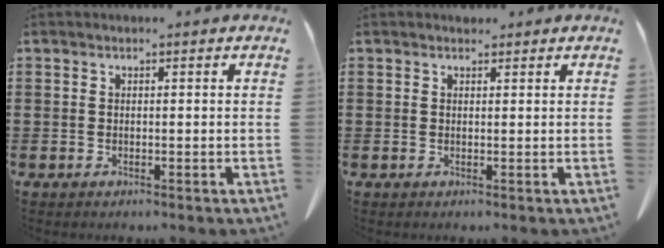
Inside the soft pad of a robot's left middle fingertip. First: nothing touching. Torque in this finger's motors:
{"motor_torque": [0.01, 0.01, 0.01, 0.01]}